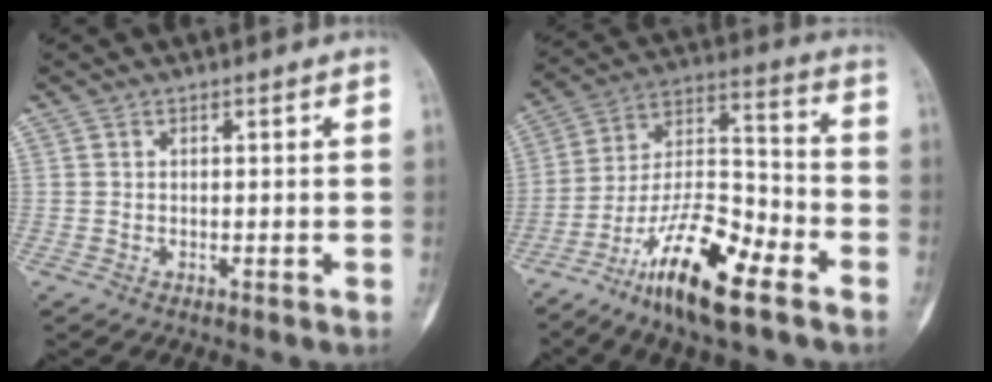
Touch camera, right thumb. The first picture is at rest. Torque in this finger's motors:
{"motor_torque": [0.52, 0.23, 1.59, -1.19, 0.18]}